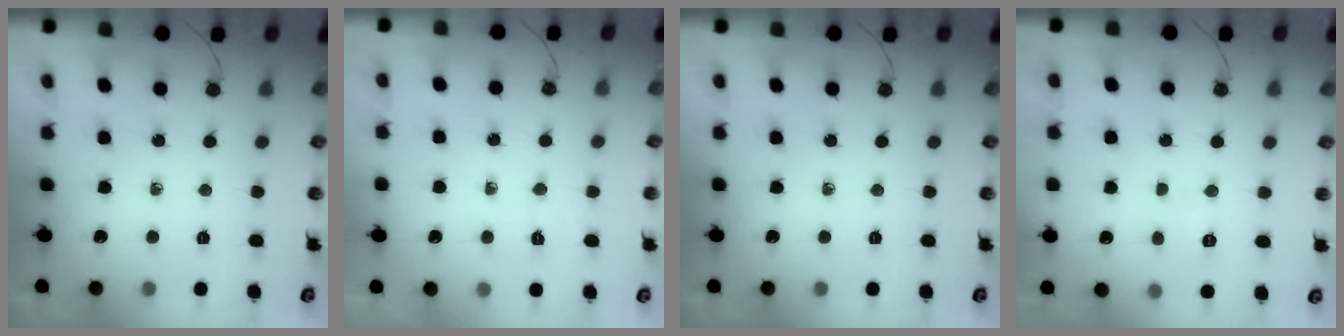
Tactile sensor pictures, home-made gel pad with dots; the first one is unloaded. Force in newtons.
{"total": 2.8, "press": 2.8, "slide": 0.4}
{"total": 0.0}
{"total": 3.2, "press": 3.1, "slide": 0.7}